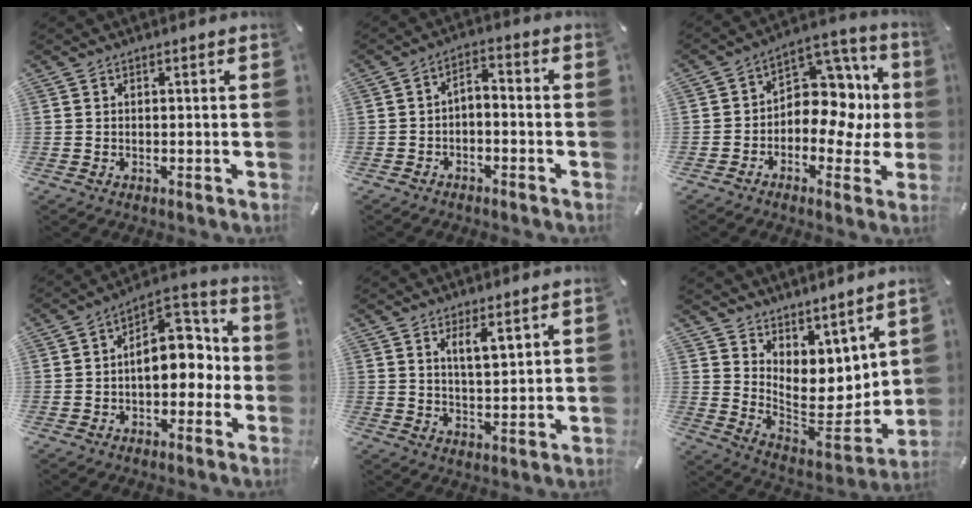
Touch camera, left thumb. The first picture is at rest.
{"total": 3.7, "force": [-3.1, 1.3, 1.5], "torque": [-0.023, 0.018, -0.061]}
{"total": 12.2, "force": [-0.3, 9.3, 7.9], "torque": [-0.096, -0.008, -0.002]}
{"total": 12.4, "force": [0.8, 8.6, 9.0], "torque": [-0.098, -0.014, 0.013]}
{"total": 5.1, "force": [3.2, 1.2, 3.8], "torque": [-0.066, -0.014, 0.050]}
{"total": 9.1, "force": [3.4, 7.2, 4.5], "torque": [-0.043, -0.067, 0.075]}